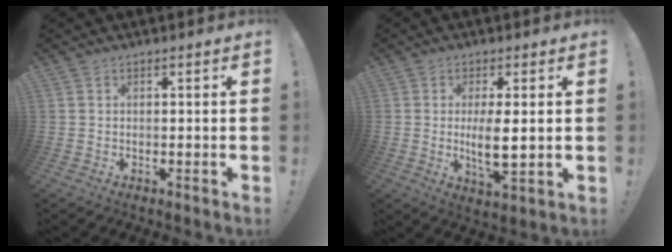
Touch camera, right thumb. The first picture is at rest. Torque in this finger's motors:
{"motor_torque": [-0.47, 0.50, -0.08, 0.29, 0.25]}